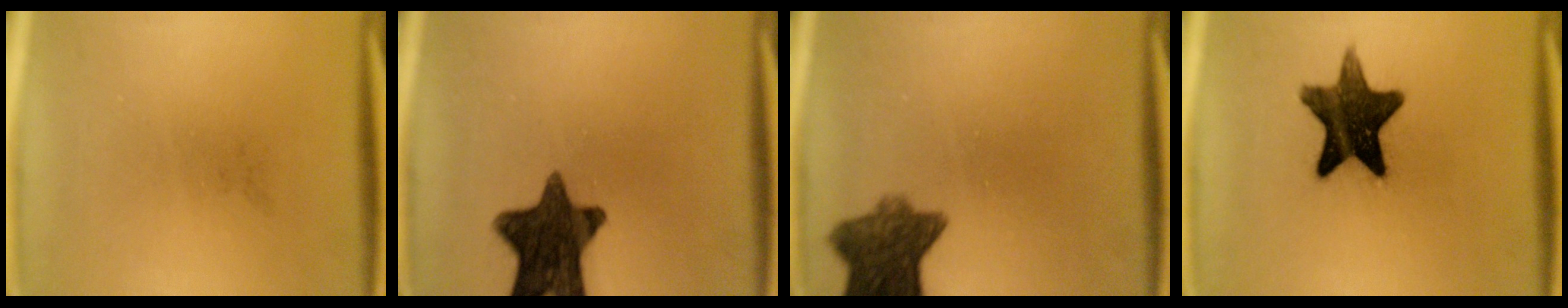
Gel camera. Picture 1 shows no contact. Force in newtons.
{"total": 13.3}
{"total": 8.6}
{"total": 13.6}